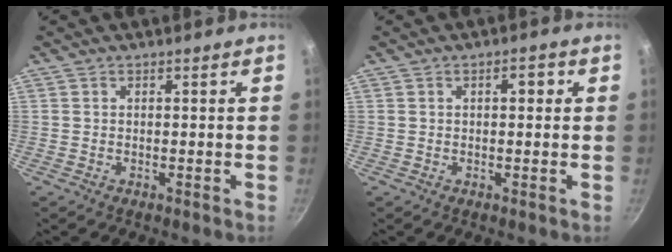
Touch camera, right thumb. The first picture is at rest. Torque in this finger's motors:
{"motor_torque": [0.32, -0.38, 0.10, 0.38, 0.01]}